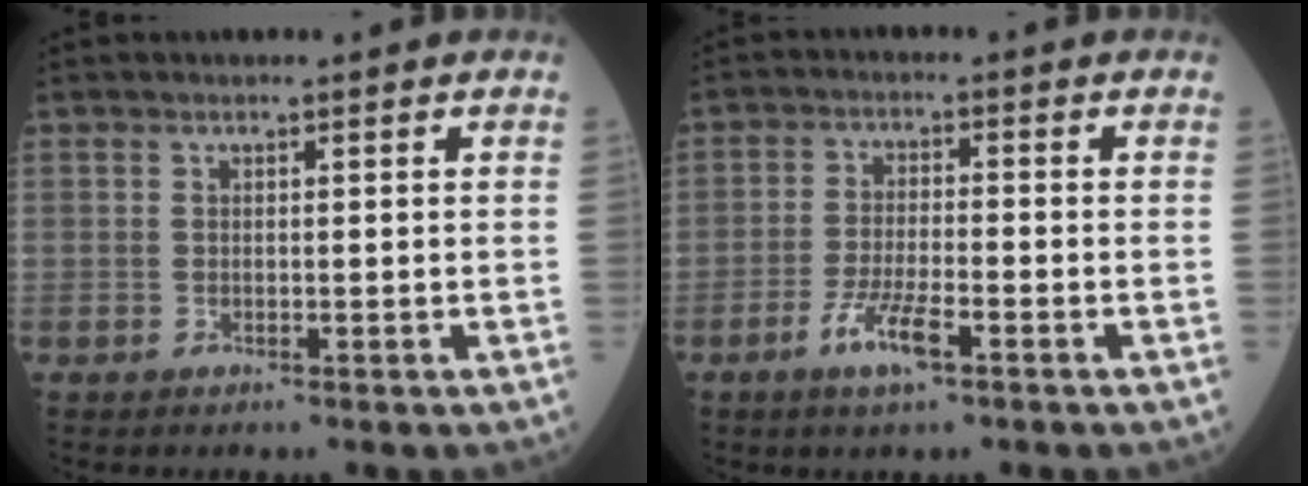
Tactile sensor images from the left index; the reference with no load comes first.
{"total": 5.6, "force": [-3.2, 1.0, 4.5], "torque": [-0.097, -0.005, -0.058]}